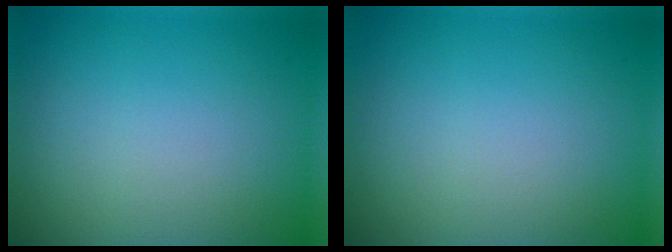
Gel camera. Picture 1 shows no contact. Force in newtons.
{"total": 0.0}